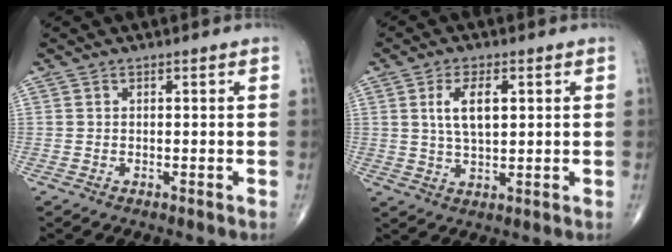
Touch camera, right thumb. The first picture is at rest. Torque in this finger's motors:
{"motor_torque": [-0.24, 0.41, 0.45, 0.34, 0.06]}